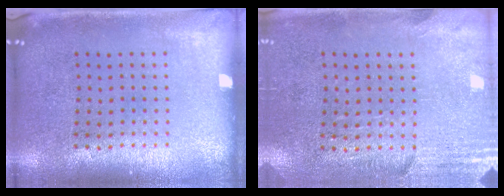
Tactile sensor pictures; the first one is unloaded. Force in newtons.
{"total": 2.7, "press": 2.4, "slide": 1.4}